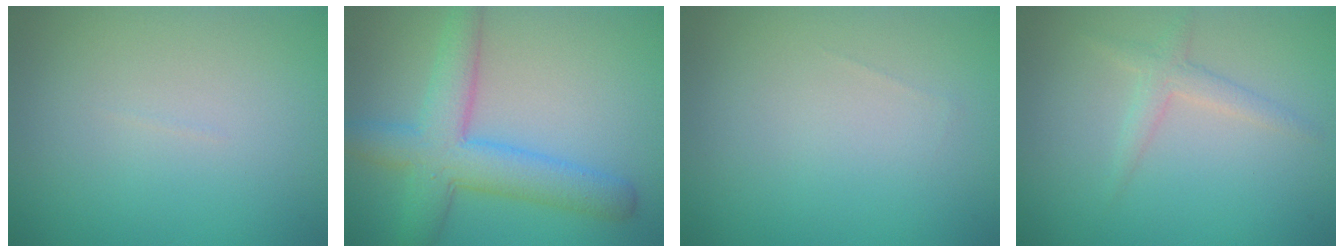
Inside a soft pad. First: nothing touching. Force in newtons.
{"total": 6.6, "press": 6.6, "slide": 0.2}
{"total": 0.0}
{"total": 1.8, "press": 1.8, "slide": 0.0}